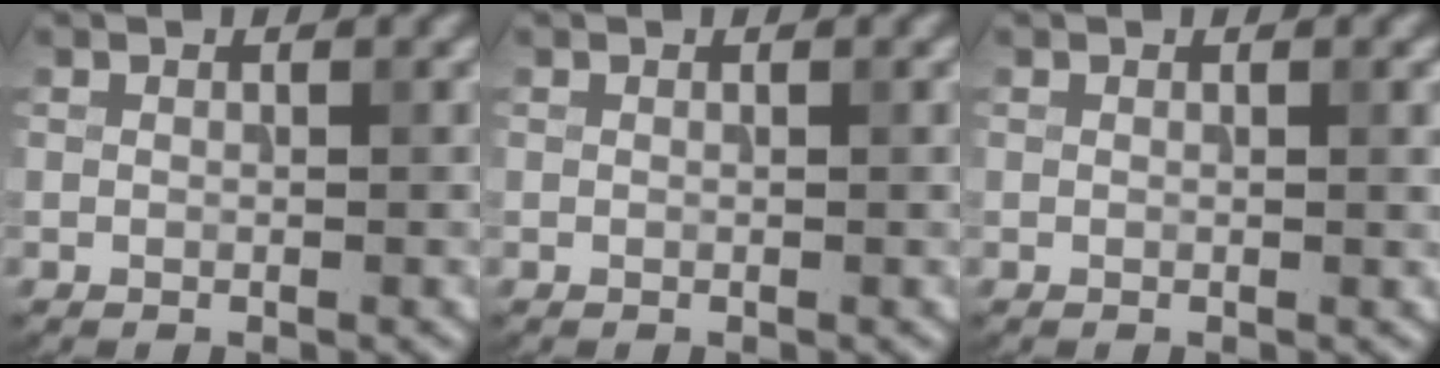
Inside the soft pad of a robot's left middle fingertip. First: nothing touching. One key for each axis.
{"total": 0.0}
{"total": 0.9, "fx": 0.2, "fy": 0.2, "fz": 0.9, "tx": -0.010, "ty": -0.002, "tz": 0.004}